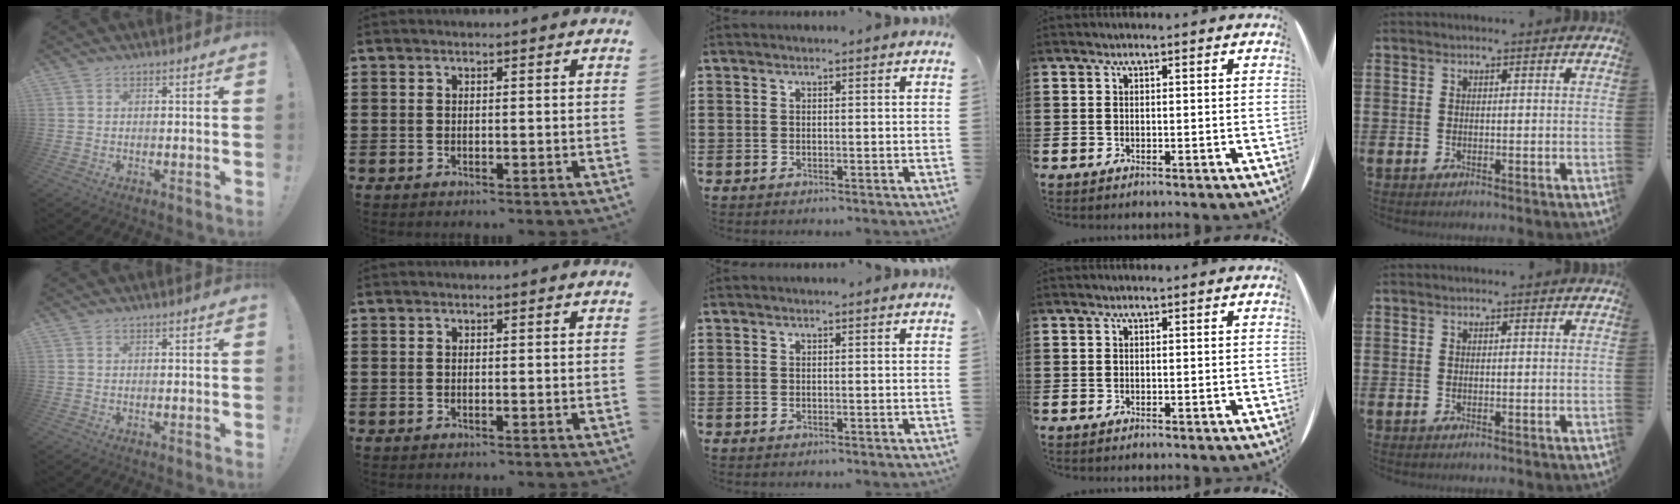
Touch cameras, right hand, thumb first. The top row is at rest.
{}